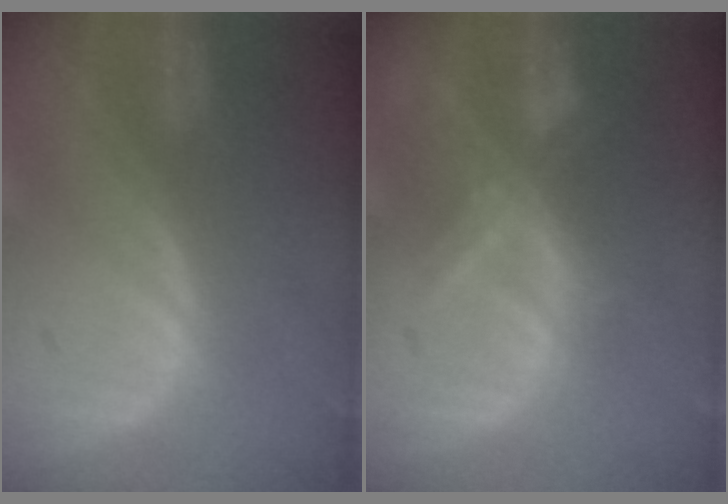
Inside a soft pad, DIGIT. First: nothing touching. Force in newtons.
{"total": 7.0, "press": 6.1, "slide": 3.4}